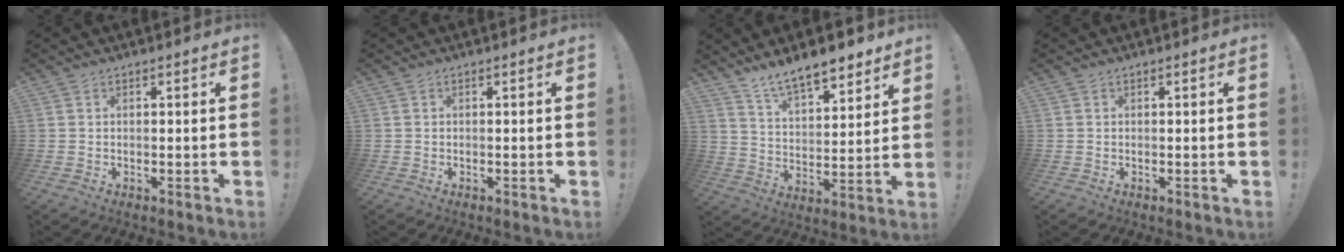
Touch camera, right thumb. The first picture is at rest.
{"total": 0.0}
{"total": 11.6, "force": [9.6, 4.1, 5.0], "torque": [-0.082, -0.068, 0.175]}
{"total": 0.0}